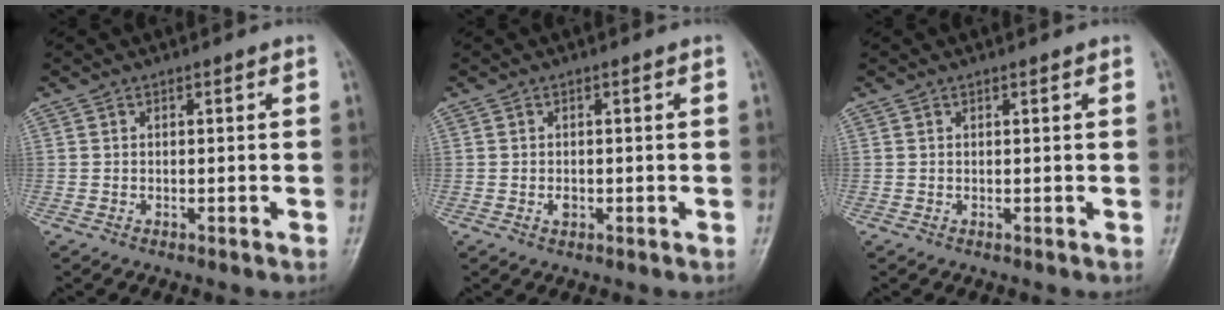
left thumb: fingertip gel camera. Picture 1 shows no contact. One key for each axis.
{"total": 1.4, "fx": -0.3, "fy": 1.0, "fz": 0.9, "tx": -0.006, "ty": 0.000, "tz": -0.004}
{"total": 0.7, "fx": 0.4, "fy": 0.3, "fz": 0.5, "tx": -0.006, "ty": -0.001, "tz": 0.006}